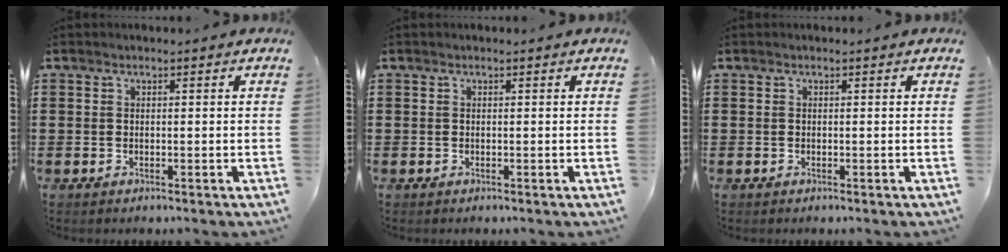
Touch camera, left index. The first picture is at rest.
{"total": 0.0}
{"total": 0.0}